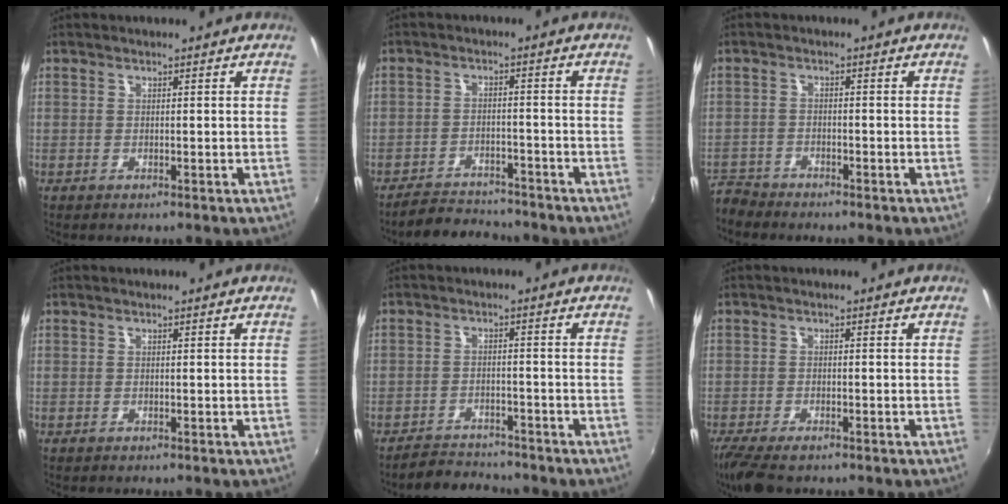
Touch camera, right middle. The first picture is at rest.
{"total": 7.5, "force": [-7.1, 2.1, 1.5], "torque": [-0.053, 0.003, -0.108]}
{"total": 5.6, "force": [-5.4, 1.6, 0.0], "torque": [-0.027, -0.007, -0.113]}
{"total": 0.0}
{"total": 5.6, "force": [-5.4, 1.6, 0.5], "torque": [-0.032, 0.005, -0.086]}
{"total": 7.7, "force": [-5.9, 2.2, 4.4], "torque": [-0.106, -0.039, -0.105]}